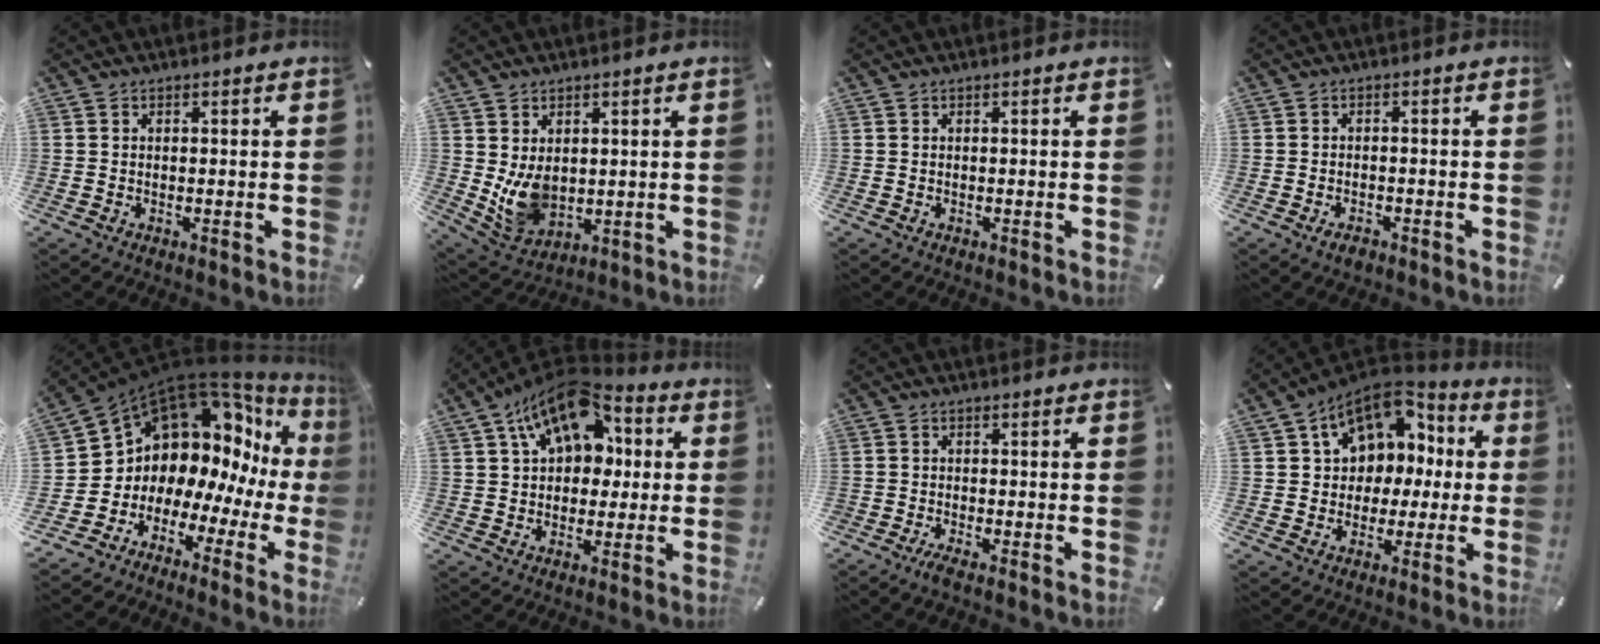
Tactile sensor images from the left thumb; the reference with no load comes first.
{"total": 8.4, "force": [1.4, 6.7, 4.9], "torque": [-0.116, -0.015, 0.029]}
{"total": 0.0}
{"total": 2.6, "force": [-1.7, 1.3, 1.5], "torque": [-0.027, 0.008, -0.031]}
{"total": 12.4, "force": [7.0, 9.1, 4.6], "torque": [-0.086, -0.088, 0.134]}
{"total": 15.6, "force": [6.3, 10.6, 9.6], "torque": [-0.163, -0.025, 0.113]}
{"total": 2.1, "force": [-1.8, 0.3, 1.2], "torque": [-0.024, 0.004, -0.034]}
{"total": 12.6, "force": [4.9, 10.3, 5.4], "torque": [-0.094, -0.024, 0.096]}